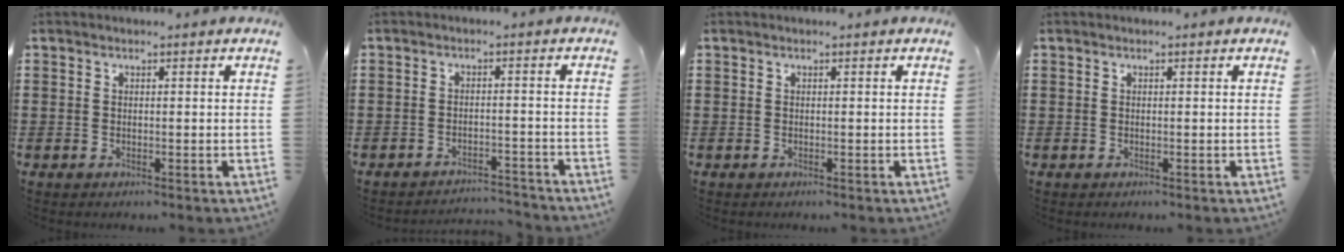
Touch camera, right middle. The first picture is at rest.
{"total": 2.9, "force": [-2.9, 0.2, 0.0], "torque": [-0.007, 0.001, -0.062]}
{"total": 0.0}
{"total": 0.0}